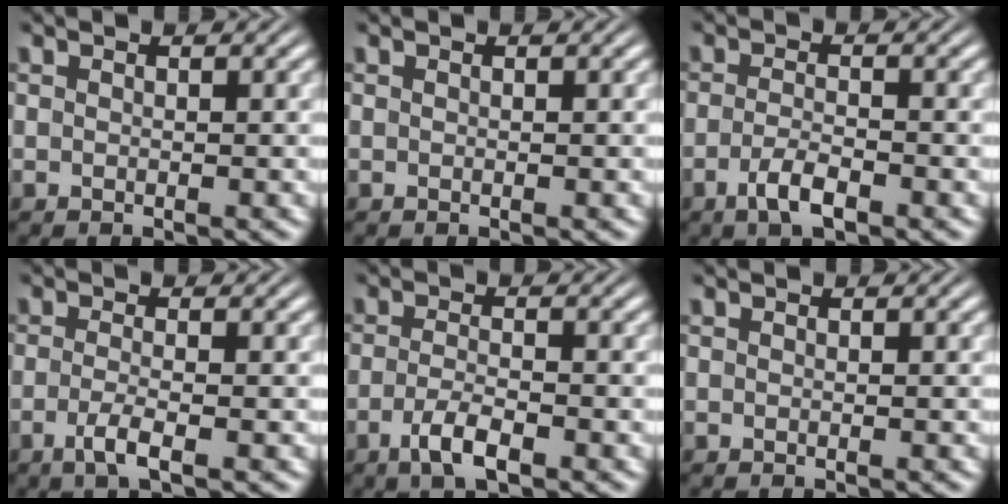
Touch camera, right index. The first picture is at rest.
{"total": 0.0}
{"total": 2.7, "force": [-2.0, 0.3, 1.9], "torque": [-0.037, -0.012, -0.029]}
{"total": 2.4, "force": [-1.4, -0.2, 1.9], "torque": [-0.047, -0.018, -0.019]}
{"total": 3.1, "force": [-2.0, 0.4, 2.2], "torque": [-0.046, -0.016, -0.027]}
{"total": 0.0}